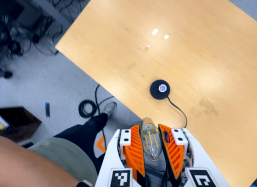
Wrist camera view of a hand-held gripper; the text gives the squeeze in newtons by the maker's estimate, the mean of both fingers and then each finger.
{"total": 20.4, "left": 22.5, "right": 18.2}